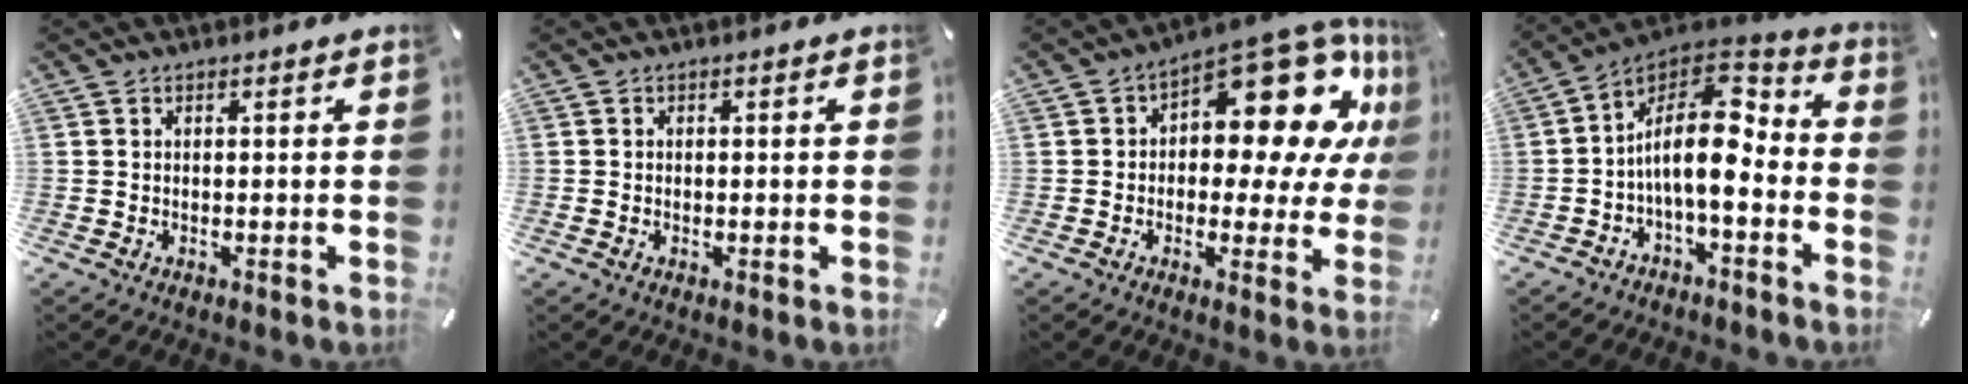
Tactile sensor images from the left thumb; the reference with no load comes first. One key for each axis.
{"total": 0.5, "fx": -0.2, "fy": 0.4, "fz": 0.3, "tx": -0.006, "ty": 0.000, "tz": -0.004}
{"total": 17.2, "fx": 8.1, "fy": 8.8, "fz": 12.4, "tx": -0.158, "ty": -0.073, "tz": 0.132}
{"total": 13.7, "fx": -1.5, "fy": 7.0, "fz": 11.7, "tx": -0.212, "ty": -0.006, "tz": -0.027}